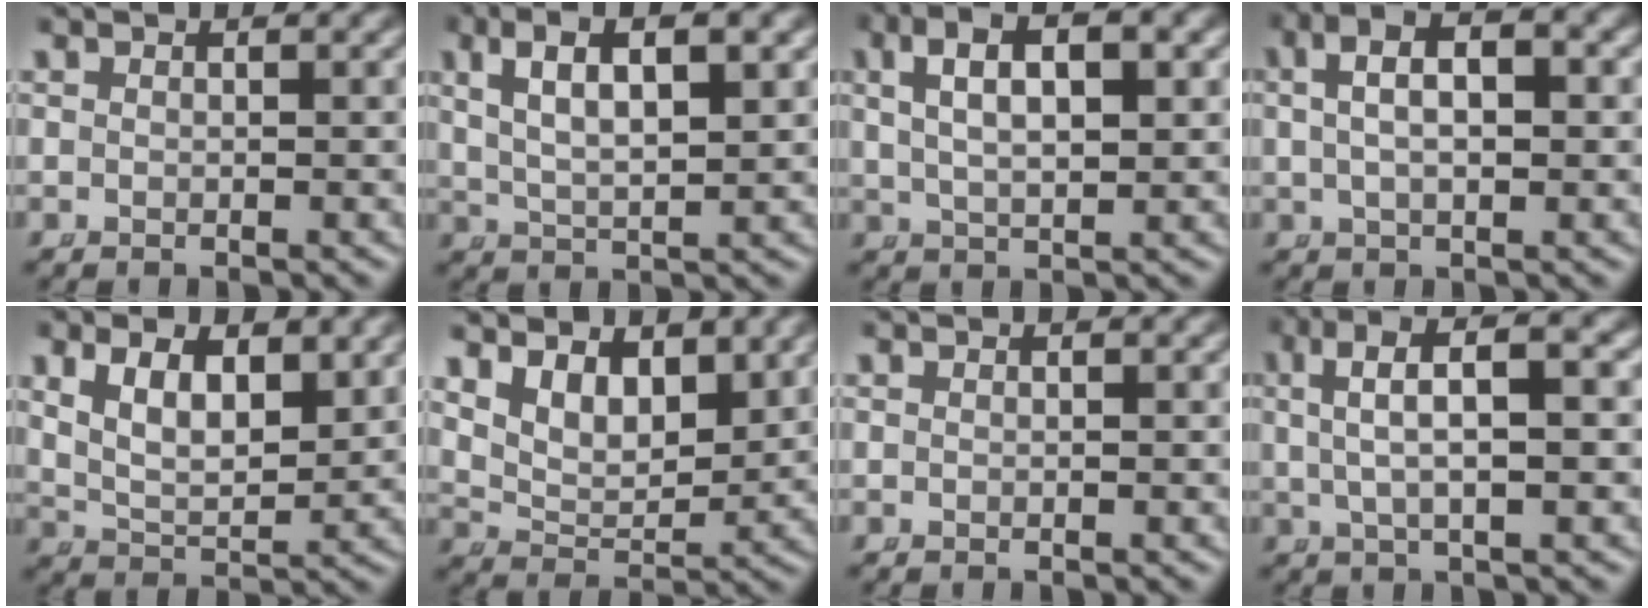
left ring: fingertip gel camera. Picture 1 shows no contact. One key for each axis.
{"total": 5.9, "fx": 2.6, "fy": 2.5, "fz": 4.7, "tx": -0.081, "ty": 0.011, "tz": 0.046}
{"total": 6.5, "fx": 2.8, "fy": 3.0, "fz": 5.0, "tx": -0.076, "ty": 0.020, "tz": 0.042}
{"total": 5.9, "fx": 2.0, "fy": 2.9, "fz": 4.8, "tx": -0.059, "ty": 0.027, "tz": 0.018}
{"total": 6.0, "fx": 1.9, "fy": 3.9, "fz": 4.1, "tx": -0.073, "ty": -0.013, "tz": 0.034}
{"total": 7.4, "fx": 3.6, "fy": 5.0, "fz": 4.2, "tx": -0.078, "ty": -0.009, "tz": 0.056}
{"total": 0.0}
{"total": 6.2, "fx": 2.4, "fy": 2.1, "fz": 5.3, "tx": -0.084, "ty": 0.023, "tz": 0.032}